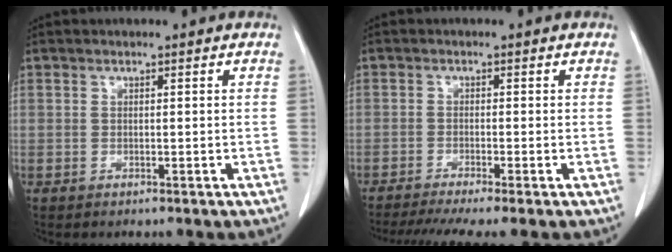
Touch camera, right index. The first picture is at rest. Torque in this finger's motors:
{"motor_torque": [0.91, -0.90, 0.18, 0.03]}